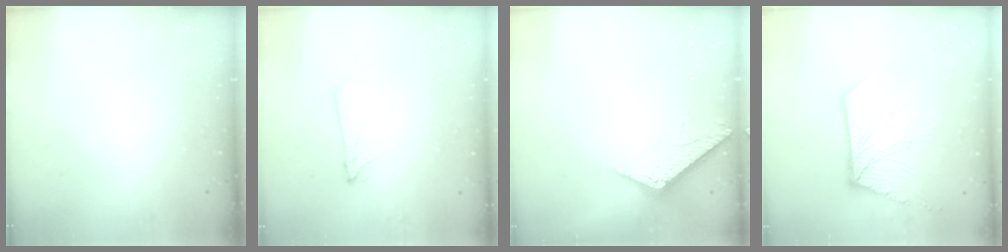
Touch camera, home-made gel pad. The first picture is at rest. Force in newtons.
{"total": 2.8, "press": 2.8, "slide": 0.3}
{"total": 5.4, "press": 5.4, "slide": 0.1}
{"total": 12.9, "press": 12.8, "slide": 1.4}